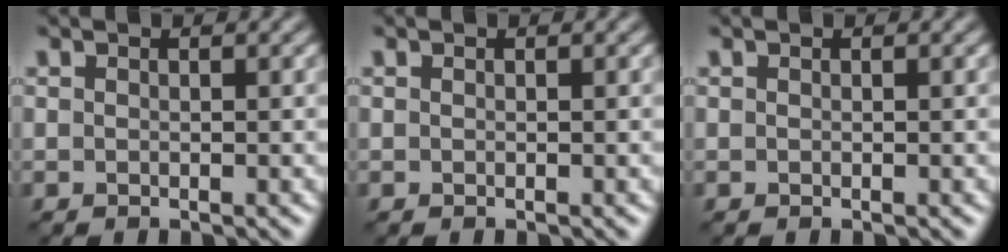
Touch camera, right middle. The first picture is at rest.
{"total": 0.0}
{"total": 0.0}